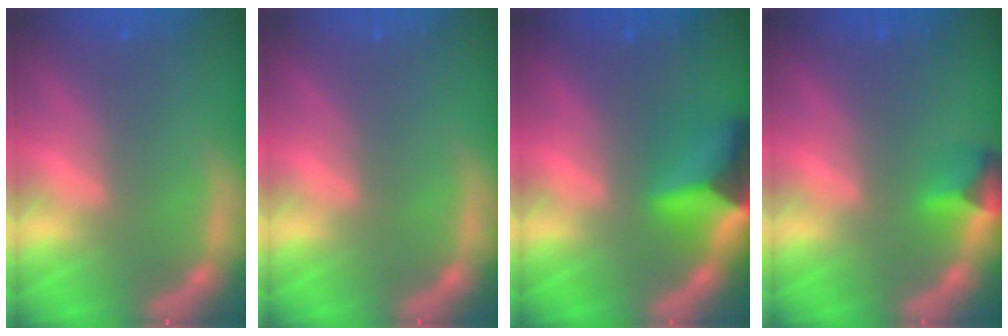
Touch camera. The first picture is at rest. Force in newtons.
{"total": 0.0}
{"total": 6.9}
{"total": 2.4}